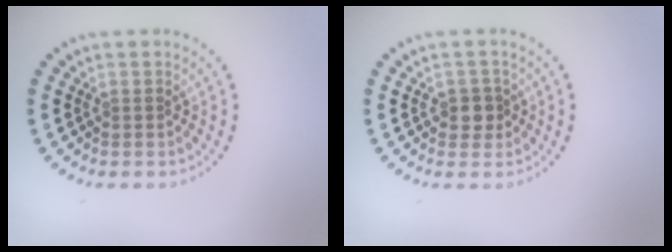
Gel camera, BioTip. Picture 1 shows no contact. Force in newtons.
{"total": 1.6, "press": 1.5, "slide": 0.7}